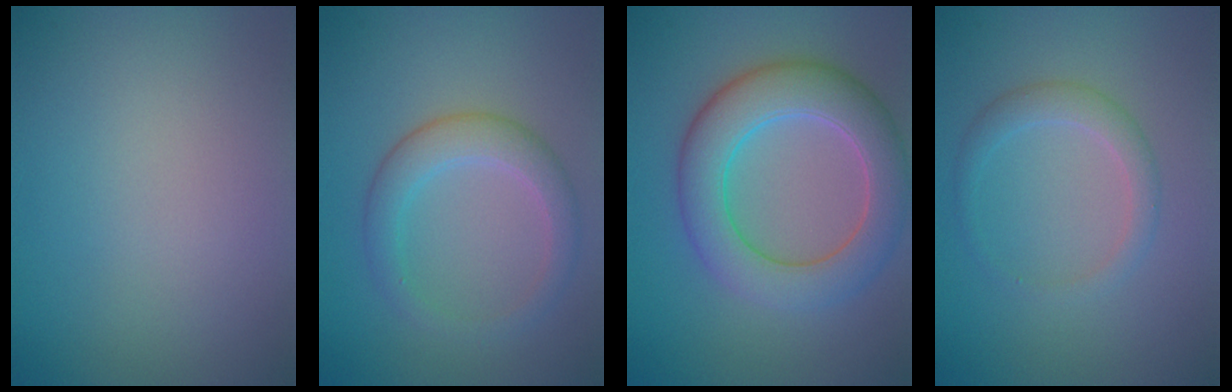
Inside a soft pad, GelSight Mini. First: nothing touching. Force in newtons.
{"total": 3.3, "press": 3.3, "slide": 0.1}
{"total": 7.1, "press": 7.1, "slide": 0.1}
{"total": 1.5, "press": 1.5, "slide": 0.0}